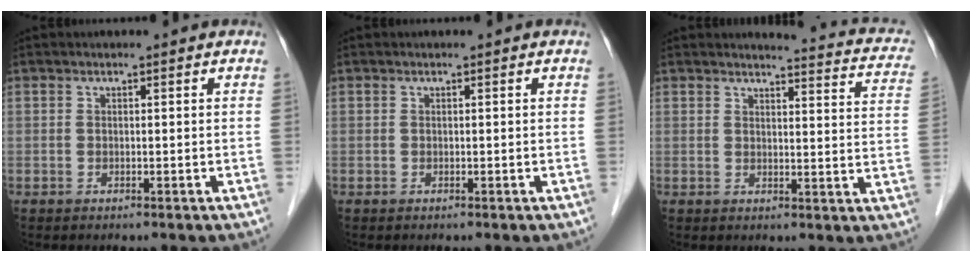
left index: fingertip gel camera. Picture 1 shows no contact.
{"total": 0.0}
{"total": 11.9, "force": [10.8, 2.3, 4.5], "torque": [-0.031, -0.032, 0.090]}